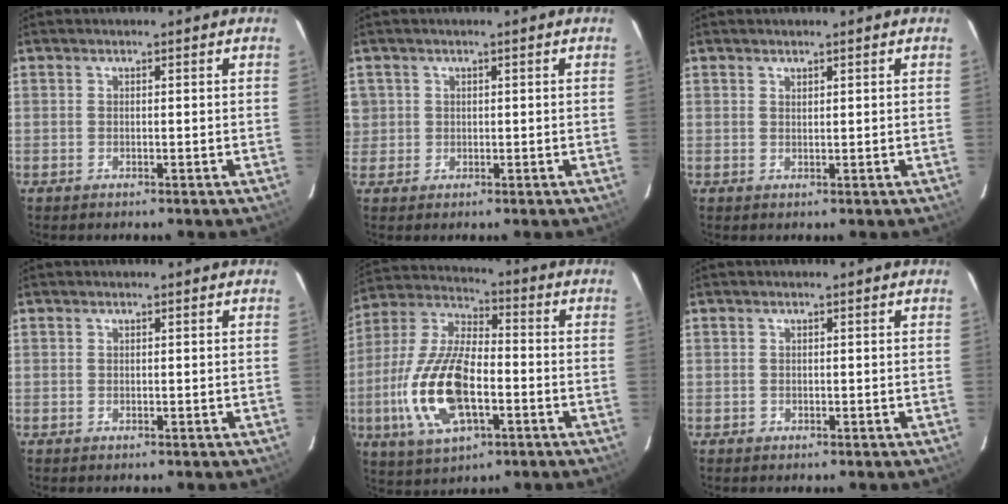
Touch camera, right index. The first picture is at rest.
{"total": 2.7, "force": [0.5, 2.7, 0.0], "torque": [0.013, 0.013, 0.008]}
{"total": 0.7, "force": [0.6, 0.2, 0.2], "torque": [-0.003, 0.001, 0.012]}
{"total": 0.0}
{"total": 18.5, "force": [-5.0, 8.2, 15.8], "torque": [-0.341, -0.008, -0.091]}
{"total": 0.8, "force": [-0.2, 0.7, -0.1], "torque": [0.003, 0.002, -0.002]}